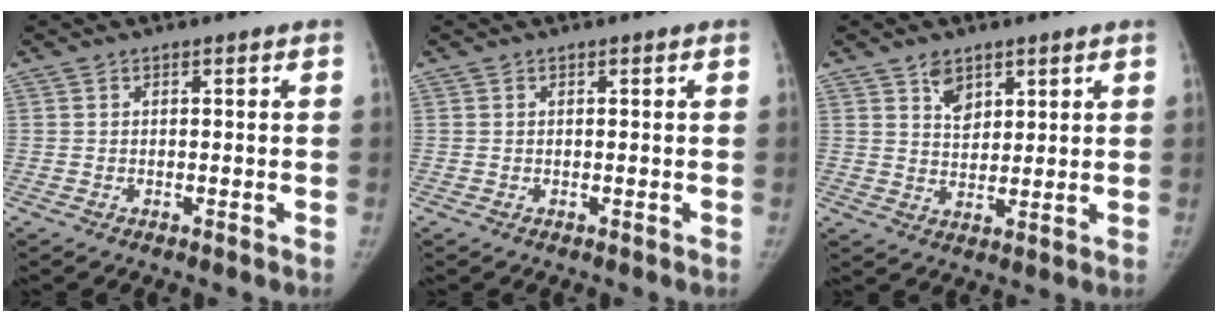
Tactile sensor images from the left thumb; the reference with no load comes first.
{"total": 0.0}
{"total": 4.9, "force": [3.1, 3.1, 2.2], "torque": [-0.012, -0.023, 0.057]}